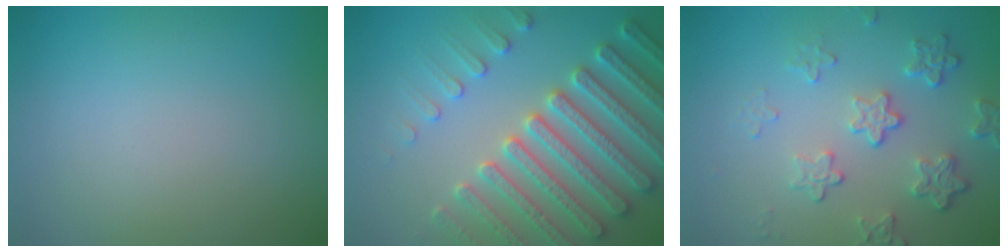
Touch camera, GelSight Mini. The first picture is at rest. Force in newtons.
{"total": 7.6, "press": 7.3, "slide": 1.9}
{"total": 4.4, "press": 3.2, "slide": 3.0}